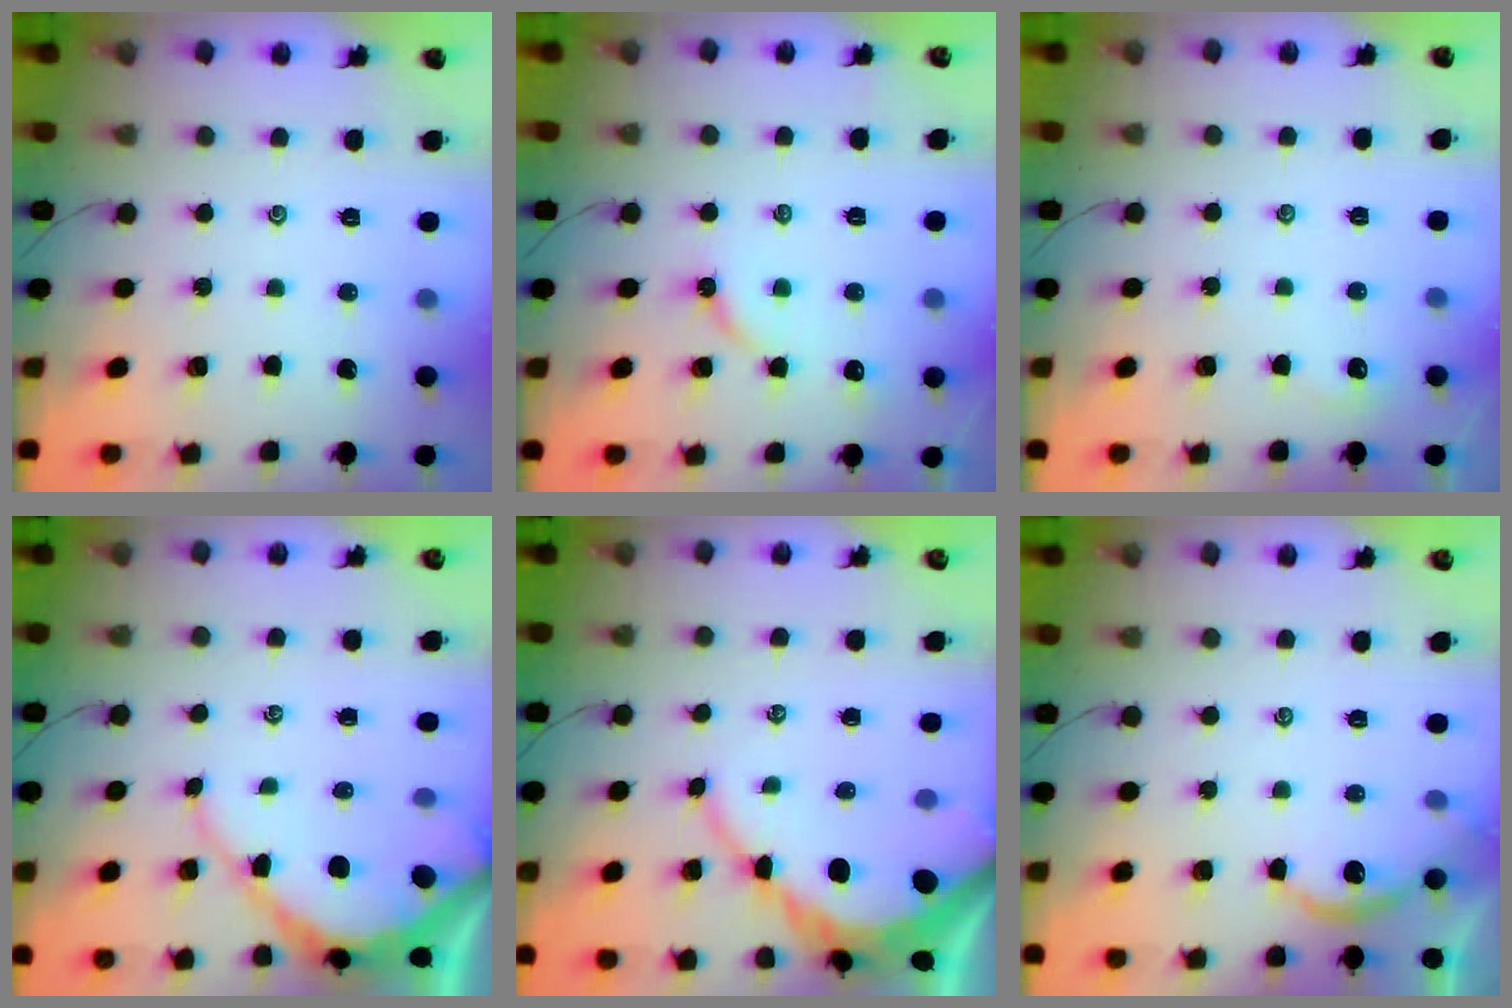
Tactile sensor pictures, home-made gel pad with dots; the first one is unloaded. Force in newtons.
{"total": 4.9, "press": 4.9, "slide": 0.8}
{"total": 2.7, "press": 2.7, "slide": 0.3}
{"total": 8.8, "press": 8.7, "slide": 0.9}
{"total": 11.1, "press": 11.0, "slide": 1.2}
{"total": 3.2, "press": 3.1, "slide": 0.6}